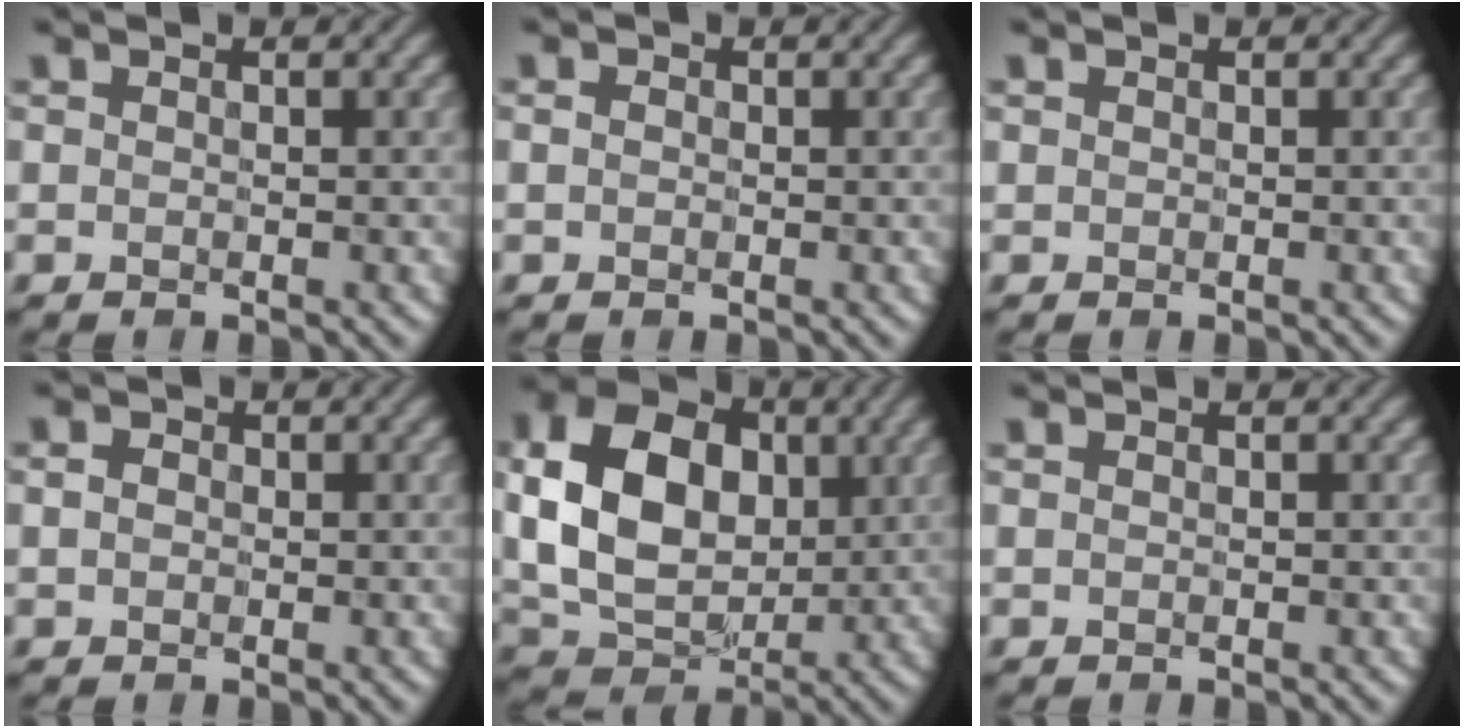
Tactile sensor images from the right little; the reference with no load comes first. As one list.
[{"total": 0.5, "force": [-0.2, 0.4, 0.1], "torque": [-0.004, 0.000, -0.003]}, {"total": 0.0}, {"total": 1.0, "force": [-0.3, 0.9, 0.3], "torque": [-0.008, 0.000, -0.007]}, {"total": 11.5, "force": [1.0, 8.3, 7.8], "torque": [-0.165, 0.007, 0.010]}, {"total": 0.0}]